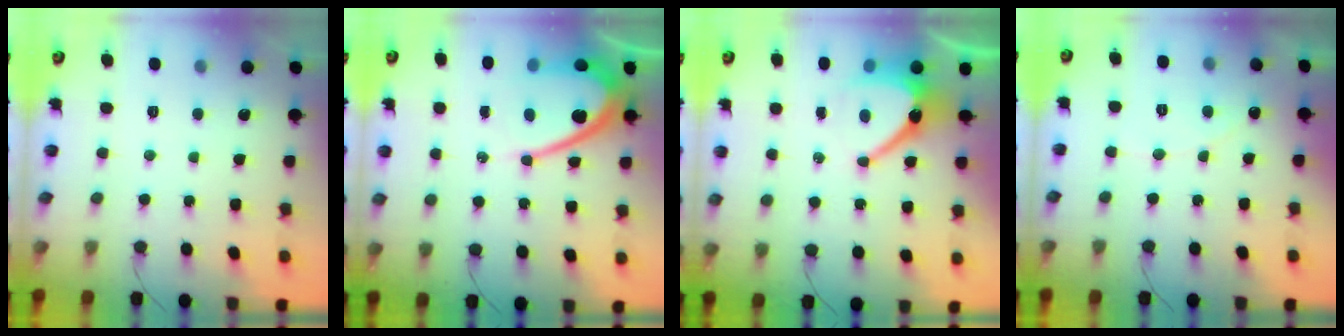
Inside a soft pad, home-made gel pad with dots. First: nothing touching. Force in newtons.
{"total": 13.2, "press": 13.2, "slide": 1.0}
{"total": 9.9, "press": 9.8, "slide": 0.8}
{"total": 4.5, "press": 4.4, "slide": 0.3}